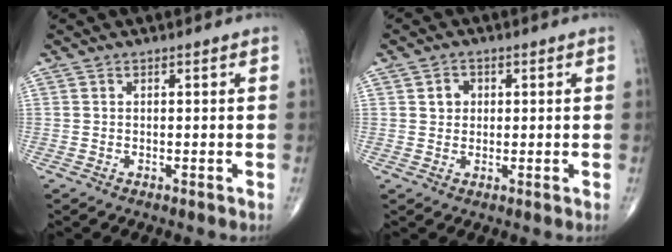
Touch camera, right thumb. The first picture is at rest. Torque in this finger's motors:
{"motor_torque": [0.06, 0.04, 0.08, -0.05, 0.02]}